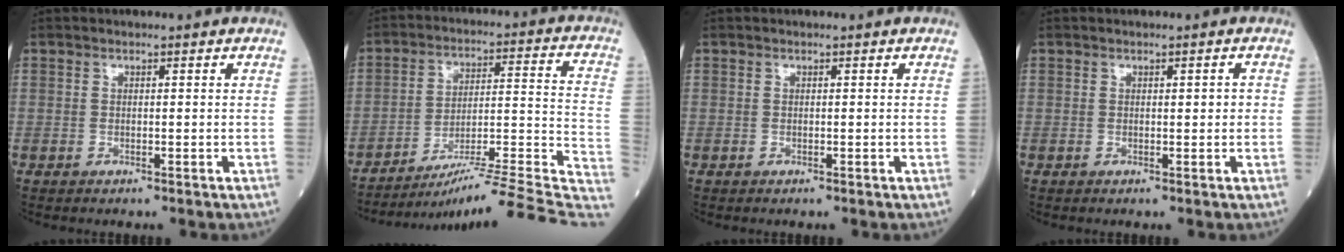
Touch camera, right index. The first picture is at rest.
{"total": 24.2, "force": [-20.1, -1.1, 13.3], "torque": [-0.123, 0.003, -0.289]}
{"total": 0.0}
{"total": 1.0, "force": [0.1, 0.4, 0.9], "torque": [-0.011, 0.001, 0.002]}